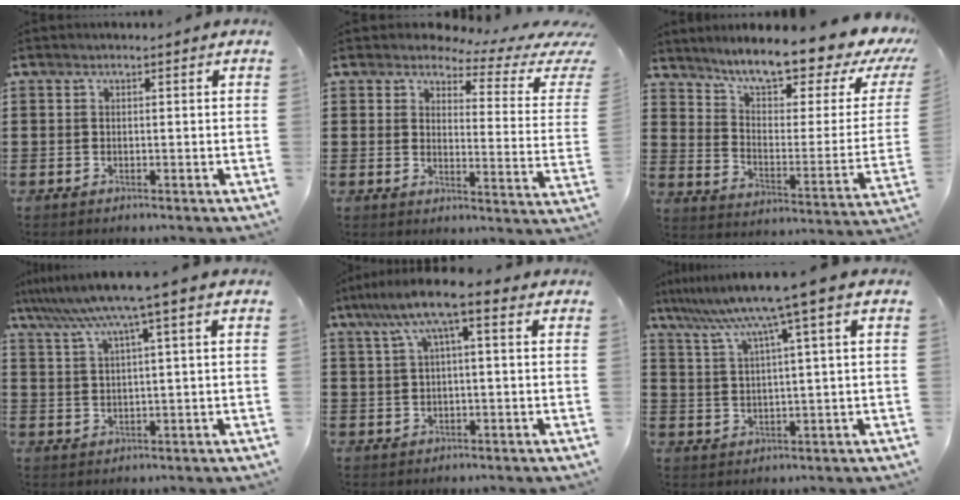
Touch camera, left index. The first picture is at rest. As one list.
[{"total": 3.7, "force": [2.9, 1.3, 2.0], "torque": [-0.043, -0.022, 0.041]}, {"total": 10.3, "force": [8.9, 1.3, 5.0], "torque": [-0.108, -0.066, 0.148]}, {"total": 6.6, "force": [3.7, -0.5, 5.5], "torque": [-0.117, -0.018, 0.060]}, {"total": 6.7, "force": [1.7, 0.8, 6.5], "torque": [-0.126, 0.007, 0.026]}, {"total": 7.9, "force": [5.0, -0.7, 6.1], "torque": [-0.136, -0.024, 0.079]}]